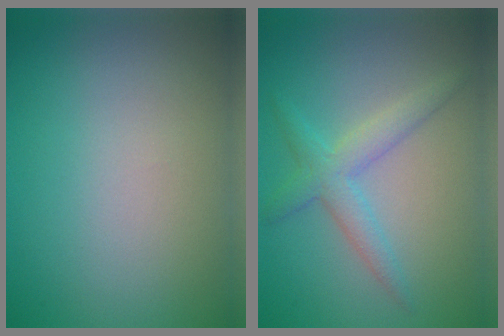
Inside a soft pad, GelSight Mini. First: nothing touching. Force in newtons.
{"total": 3.0, "press": 3.0, "slide": 0.1}